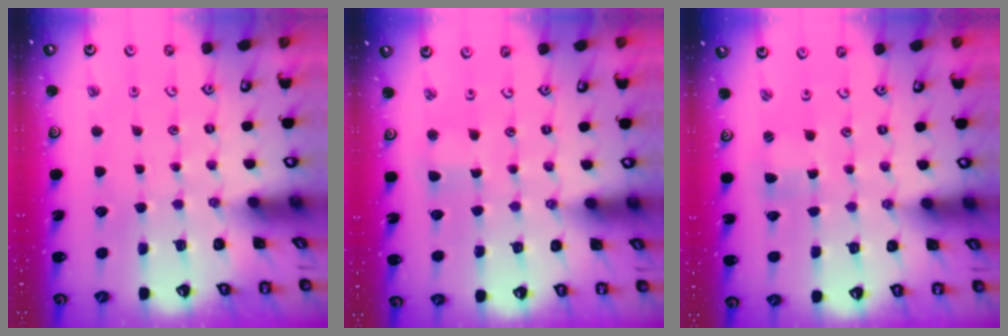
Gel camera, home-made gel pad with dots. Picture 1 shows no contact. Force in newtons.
{"total": 2.1, "press": 2.1, "slide": 0.5}
{"total": 1.5, "press": 1.4, "slide": 0.3}